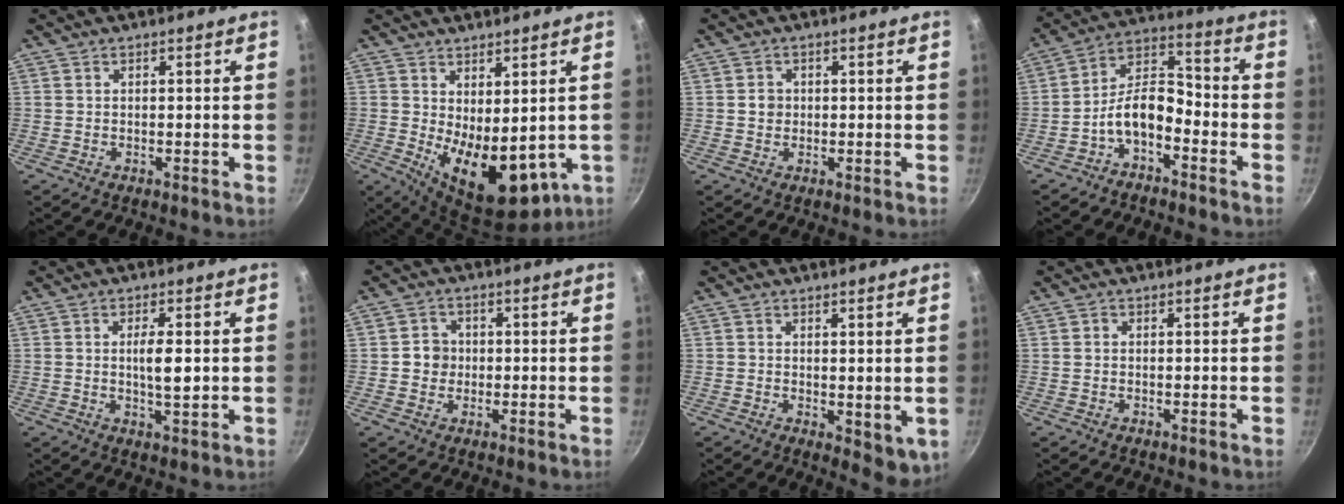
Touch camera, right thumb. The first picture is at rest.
{"total": 13.5, "force": [-0.2, 7.2, 11.4], "torque": [-0.152, -0.035, 0.022]}
{"total": 2.1, "force": [0.0, 1.9, 0.8], "torque": [-0.004, 0.008, -0.001]}
{"total": 9.4, "force": [-4.5, 5.0, 6.6], "torque": [-0.105, 0.065, -0.091]}
{"total": 5.0, "force": [0.3, 1.3, 4.8], "torque": [-0.086, -0.003, 0.005]}
{"total": 3.9, "force": [-0.2, 3.7, 1.3], "torque": [0.004, 0.007, -0.008]}
{"total": 5.2, "force": [0.5, 2.7, 4.4], "torque": [-0.054, -0.015, 0.011]}
{"total": 0.5, "force": [0.0, 0.5, 0.1], "torque": [-0.002, 0.002, -0.001]}